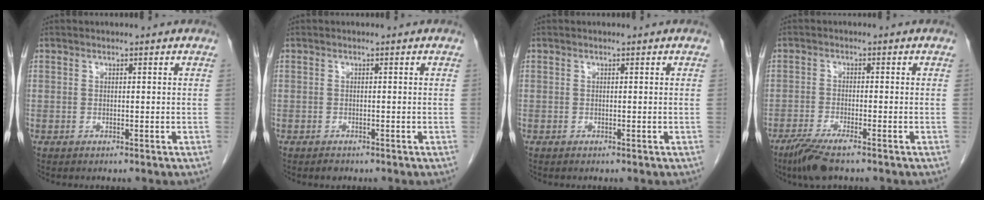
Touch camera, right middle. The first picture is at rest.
{"total": 0.9, "force": [-0.7, 0.4, 0.4], "torque": [-0.010, -0.001, -0.009]}
{"total": 0.0}
{"total": 5.5, "force": [-3.9, 0.5, 3.8], "torque": [-0.077, -0.014, -0.071]}